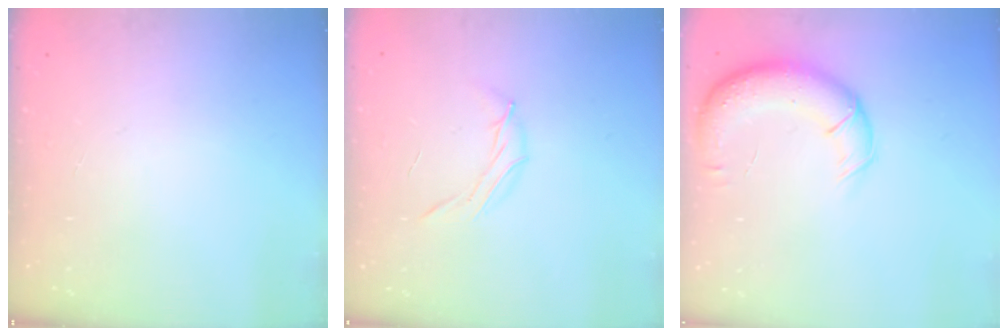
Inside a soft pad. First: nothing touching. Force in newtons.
{"total": 6.8, "press": 6.8, "slide": 0.5}
{"total": 14.1, "press": 13.5, "slide": 3.8}